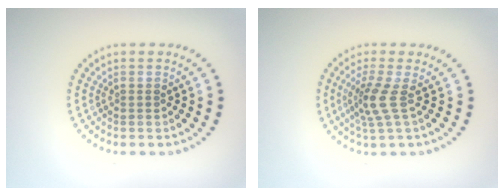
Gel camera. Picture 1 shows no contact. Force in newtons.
{"total": 2.7, "press": 2.0, "slide": 1.8}